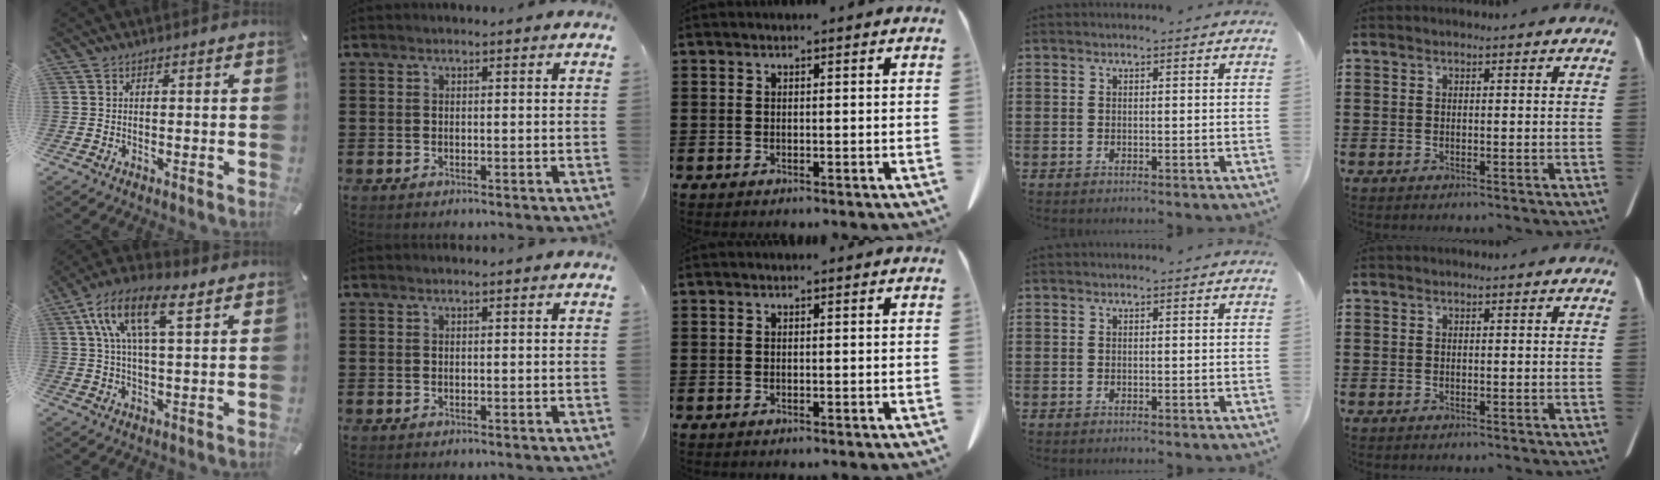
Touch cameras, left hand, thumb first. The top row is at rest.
{"thumb": {"total": 13.6, "force": [6.6, 5.5, 10.5], "torque": [-0.228, -0.009, 0.114]}}